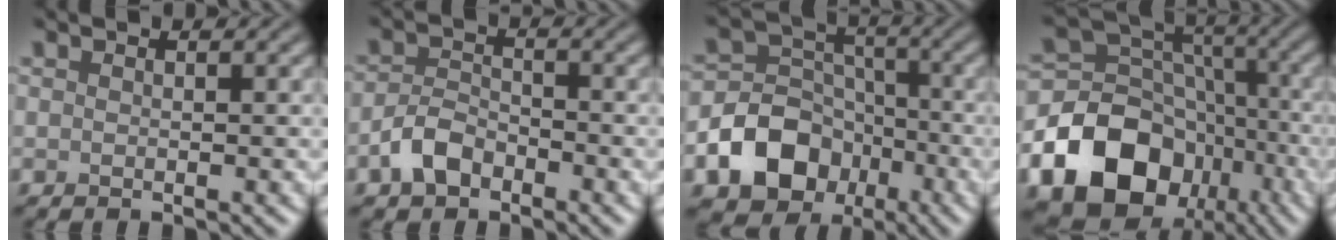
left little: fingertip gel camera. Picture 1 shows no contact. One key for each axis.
{"total": 3.0, "fx": -1.9, "fy": 1.7, "fz": 1.5, "tx": -0.029, "ty": 0.007, "tz": -0.044}
{"total": 14.0, "fx": -6.8, "fy": 11.2, "fz": 4.8, "tx": -0.093, "ty": -0.045, "tz": -0.129}
{"total": 19.4, "fx": -9.5, "fy": 14.9, "fz": 7.9, "tx": -0.154, "ty": -0.045, "tz": -0.168}